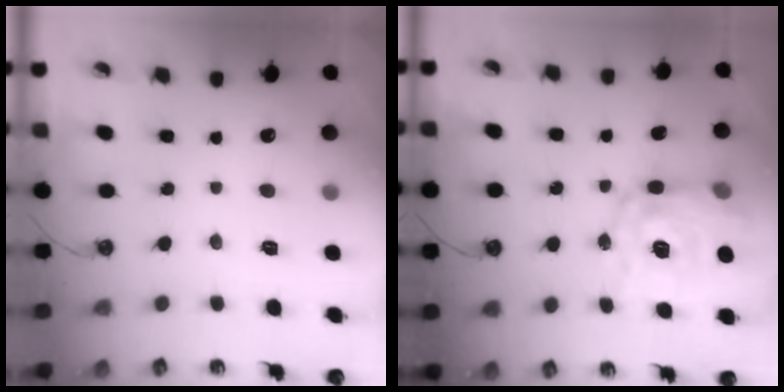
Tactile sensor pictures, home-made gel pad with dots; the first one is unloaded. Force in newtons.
{"total": 15.7, "press": 15.6, "slide": 1.5}